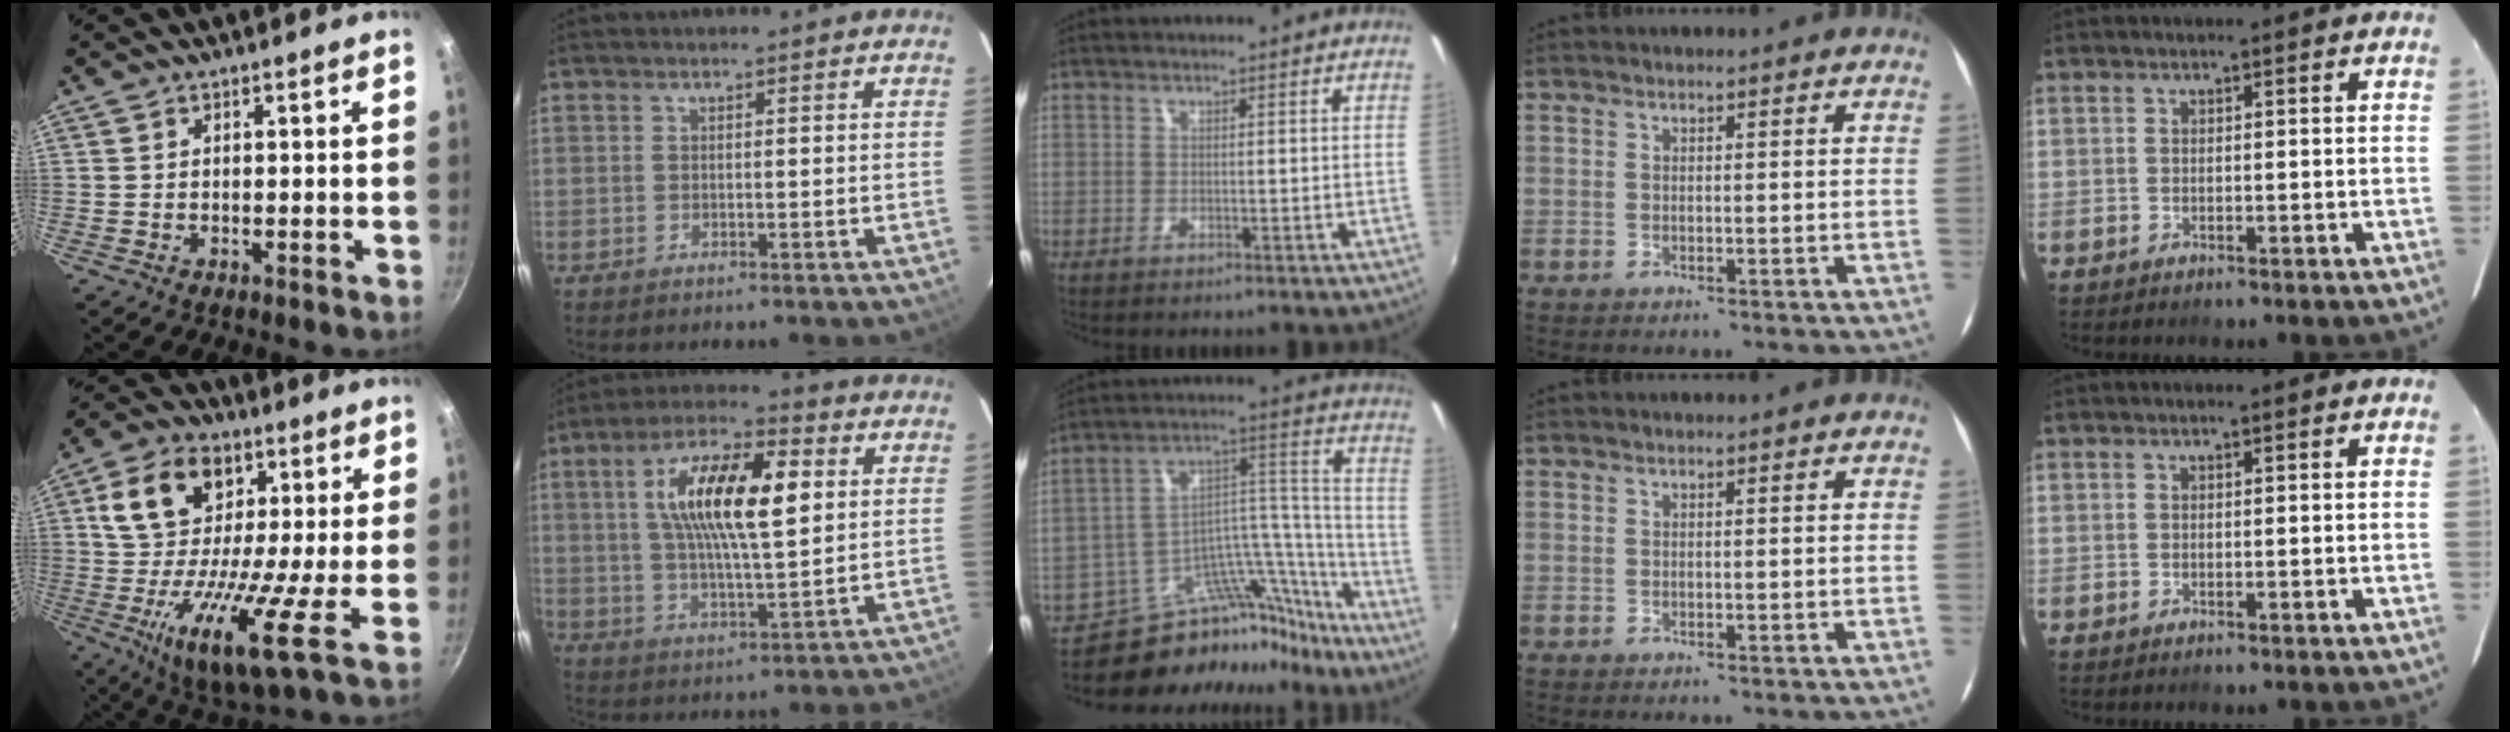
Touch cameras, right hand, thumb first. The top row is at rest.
{"thumb": {"total": 18.1, "force": [1.3, 8.7, 15.8], "torque": [-0.262, -0.002, -0.005]}, "index": {"total": 16.4, "force": [4.0, 5.4, 14.9], "torque": [-0.269, 0.021, 0.065]}, "middle": {"total": 19.8, "force": [-17.3, 8.1, 5.4], "torque": [-0.067, 0.072, -0.261]}}